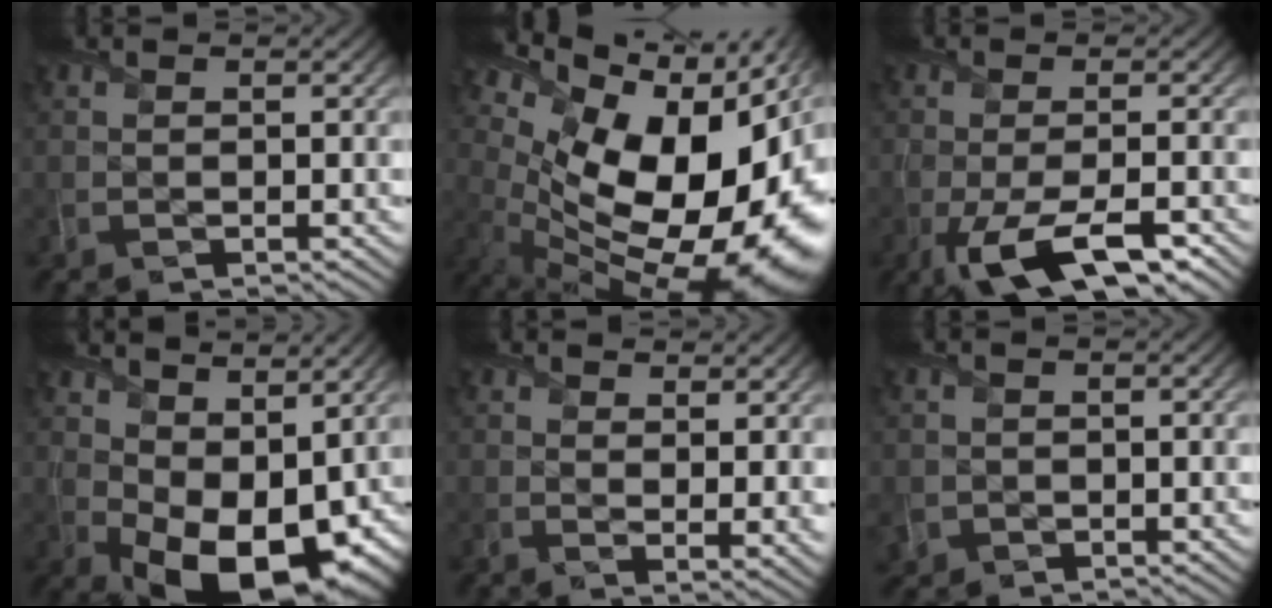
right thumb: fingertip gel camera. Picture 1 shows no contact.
{"total": 20.7, "force": [0.8, 12.1, 16.8], "torque": [-0.253, -0.024, 0.046]}
{"total": 9.3, "force": [-4.9, 3.1, 7.2], "torque": [-0.136, -0.015, -0.086]}
{"total": 12.9, "force": [1.4, 7.8, 10.1], "torque": [-0.164, -0.024, 0.045]}
{"total": 4.5, "force": [2.9, 1.5, 3.2], "torque": [-0.054, -0.004, 0.055]}
{"total": 2.0, "force": [-0.6, 1.8, 0.4], "torque": [-0.015, -0.012, -0.016]}